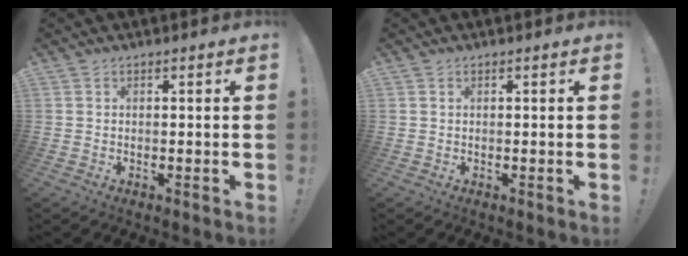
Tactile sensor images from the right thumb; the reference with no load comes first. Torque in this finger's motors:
{"motor_torque": [0.06, -0.28, -0.35, 0.23, 0.09]}